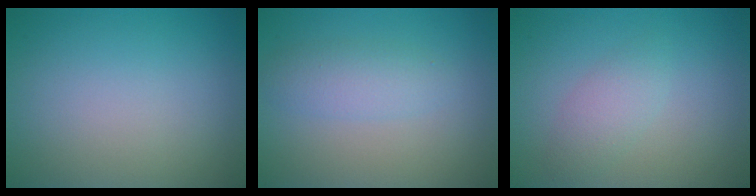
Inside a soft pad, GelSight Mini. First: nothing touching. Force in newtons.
{"total": 2.4, "press": 2.4, "slide": 0.0}
{"total": 2.0, "press": 2.0, "slide": 0.1}